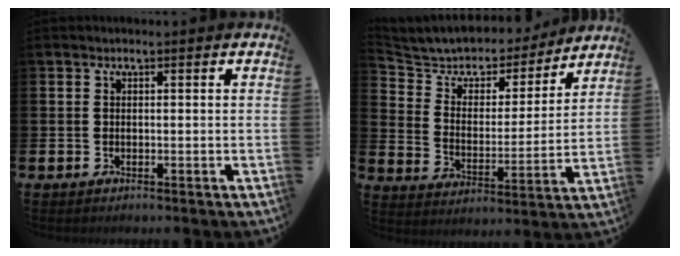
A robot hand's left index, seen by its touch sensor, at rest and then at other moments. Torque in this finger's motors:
{"motor_torque": [1.00, -1.14, 0.57, 0.06]}